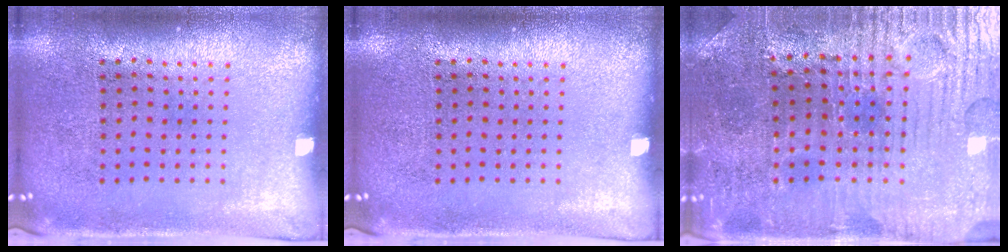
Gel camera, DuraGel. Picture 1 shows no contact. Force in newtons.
{"total": 0.0}
{"total": 3.5, "press": 3.5, "slide": 0.5}